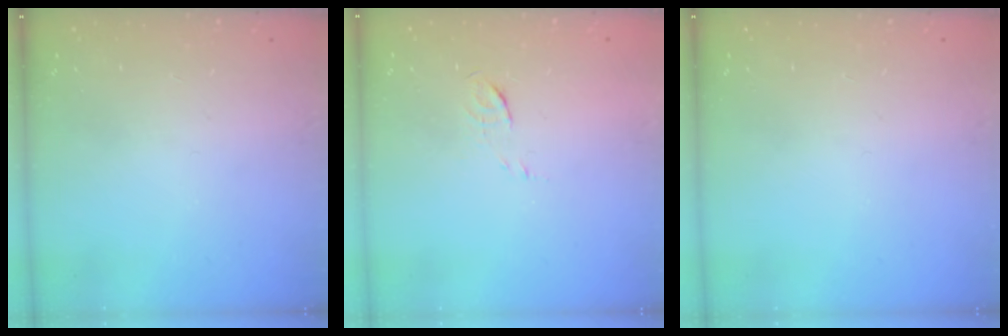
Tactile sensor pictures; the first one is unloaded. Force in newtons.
{"total": 4.2, "press": 4.1, "slide": 1.1}
{"total": 0.0}